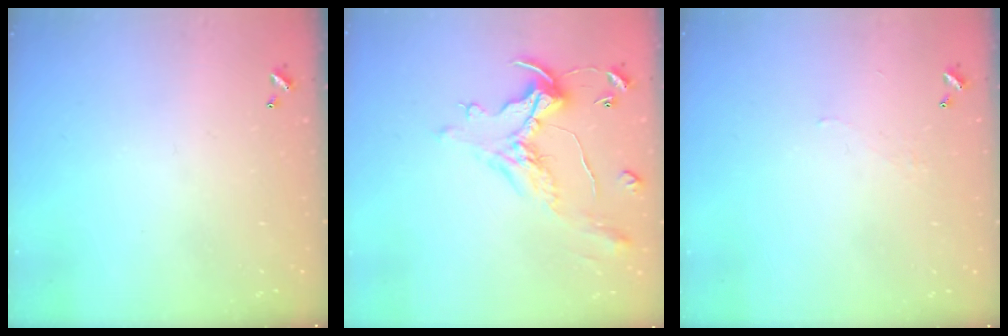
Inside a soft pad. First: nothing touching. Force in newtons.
{"total": 1.7, "press": 1.2, "slide": 1.1}
{"total": 2.2, "press": 2.2, "slide": 0.5}